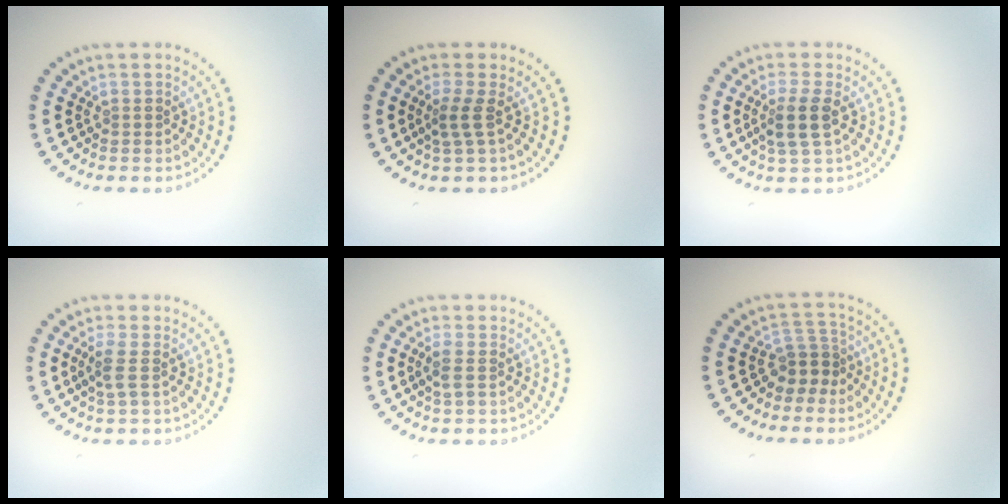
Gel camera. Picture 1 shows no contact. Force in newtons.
{"total": 1.9, "press": 1.2, "slide": 1.5}
{"total": 2.8, "press": 2.5, "slide": 1.3}
{"total": 1.6, "press": 1.2, "slide": 1.1}
{"total": 1.3, "press": 1.1, "slide": 0.7}
{"total": 2.6, "press": 1.9, "slide": 1.8}